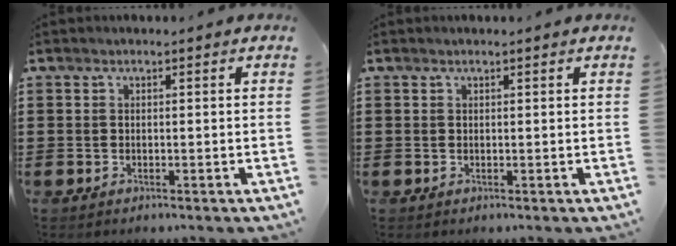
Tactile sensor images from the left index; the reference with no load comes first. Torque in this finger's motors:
{"motor_torque": [-0.53, 0.91, 0.00, -0.01]}